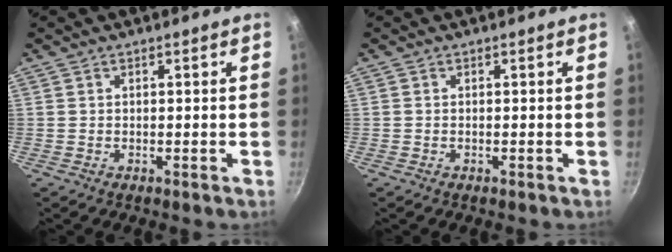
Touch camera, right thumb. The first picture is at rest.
{"total": 0.0}